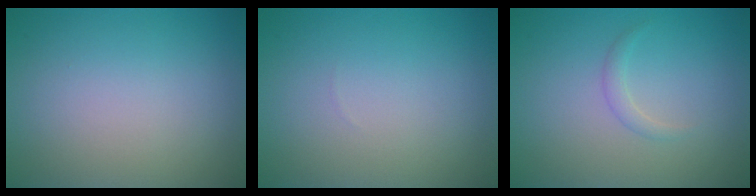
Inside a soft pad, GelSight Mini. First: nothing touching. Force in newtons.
{"total": 0.0}
{"total": 0.9, "press": 0.9, "slide": 0.1}